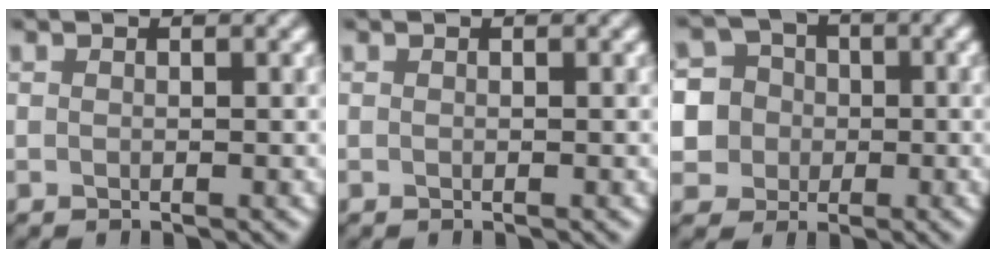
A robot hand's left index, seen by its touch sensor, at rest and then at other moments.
{"total": 0.0}
{"total": 8.3, "force": [-0.3, 8.0, 2.1], "torque": [-0.057, 0.018, -0.016]}